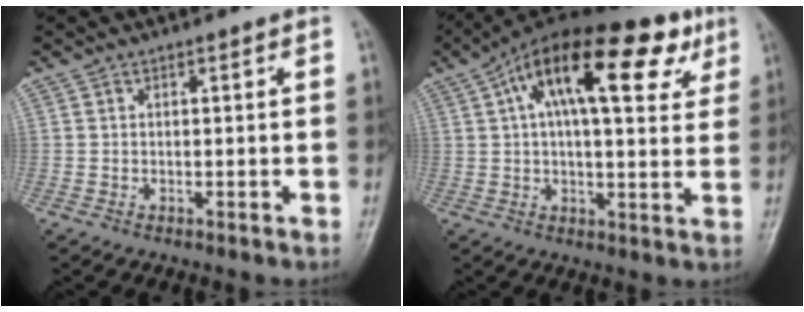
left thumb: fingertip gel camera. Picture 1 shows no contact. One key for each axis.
{"total": 23.1, "fx": 9.5, "fy": 9.9, "fz": 18.5, "tx": -0.265, "ty": 0.023, "tz": 0.139}